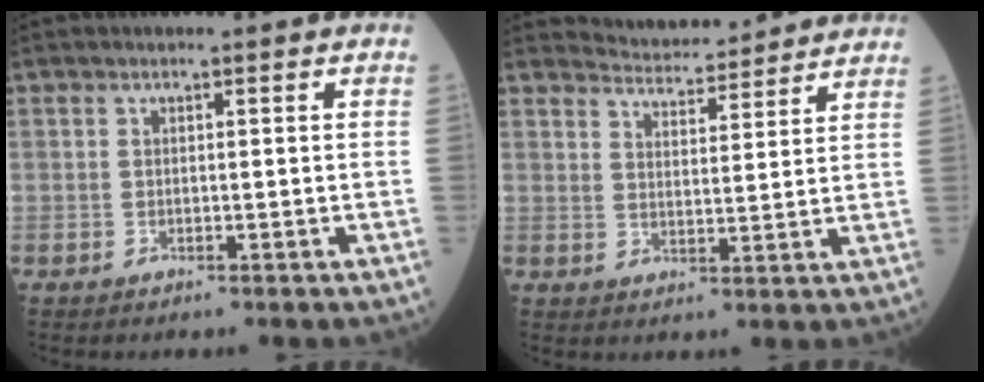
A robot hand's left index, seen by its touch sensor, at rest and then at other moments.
{"total": 9.2, "force": [9.1, 1.4, 0.8], "torque": [-0.015, 0.014, 0.120]}